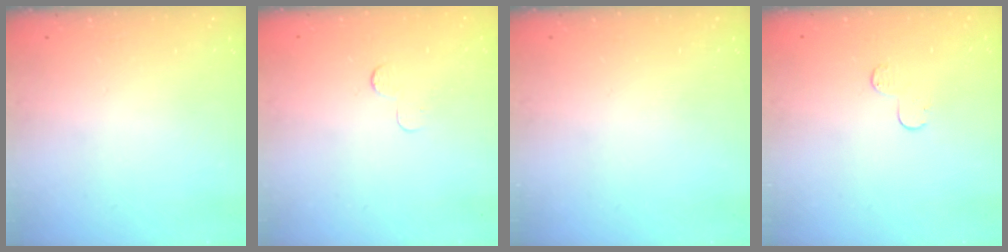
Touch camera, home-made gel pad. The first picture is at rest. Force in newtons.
{"total": 2.5, "press": 2.5, "slide": 0.2}
{"total": 0.0}
{"total": 3.9, "press": 3.9, "slide": 0.4}